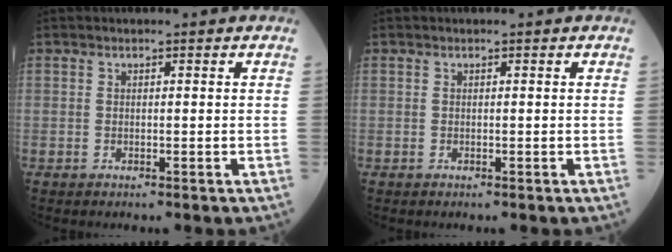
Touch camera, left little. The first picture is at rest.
{"total": 0.0}